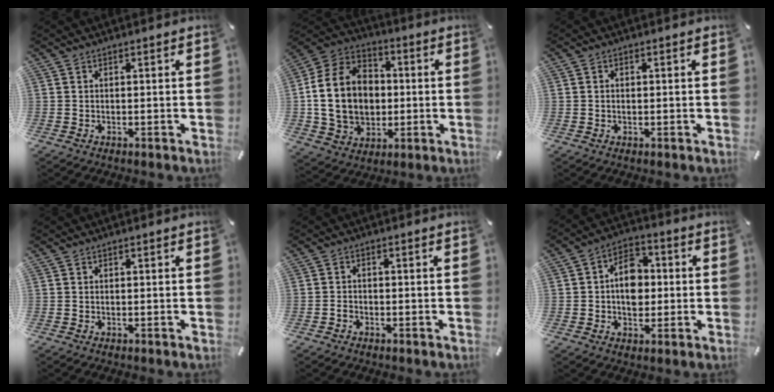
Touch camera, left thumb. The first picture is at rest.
{"total": 17.0, "force": [-0.2, 14.0, 9.6], "torque": [-0.221, 0.011, -0.002]}
{"total": 0.9, "force": [0.1, 0.6, 0.7], "torque": [-0.014, 0.003, 0.000]}
{"total": 0.0}
{"total": 1.2, "force": [-0.8, 0.8, 0.6], "torque": [-0.012, 0.002, -0.016]}
{"total": 9.1, "force": [-0.3, 7.0, 5.8], "torque": [-0.095, 0.011, -0.004]}